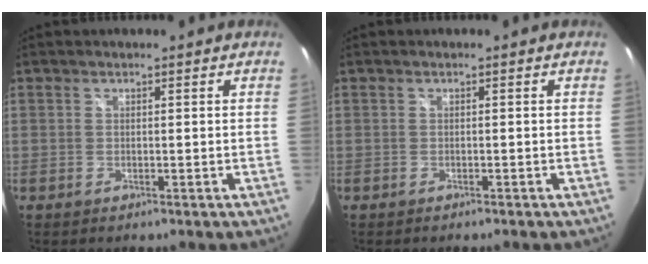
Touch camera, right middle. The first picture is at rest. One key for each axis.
{"total": 0.7, "fx": -0.6, "fy": 0.2, "fz": 0.2, "tx": -0.004, "ty": -0.003, "tz": -0.011}